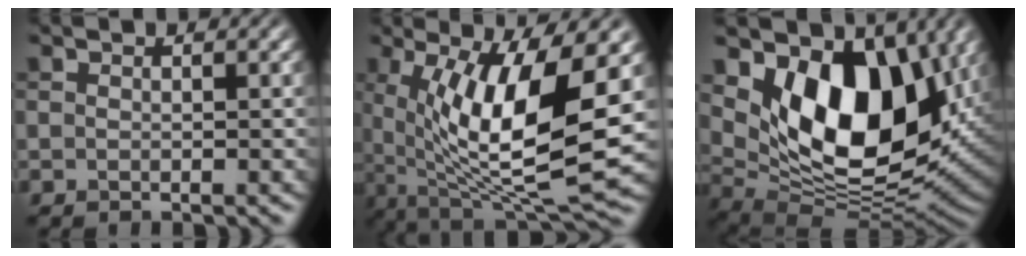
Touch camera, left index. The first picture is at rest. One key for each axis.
{"total": 11.8, "fx": 1.1, "fy": 3.3, "fz": 11.3, "tx": -0.194, "ty": -0.017, "tz": 0.025}
{"total": 12.4, "fx": 4.0, "fy": 7.4, "fz": 9.2, "tx": -0.142, "ty": -0.026, "tz": 0.075}